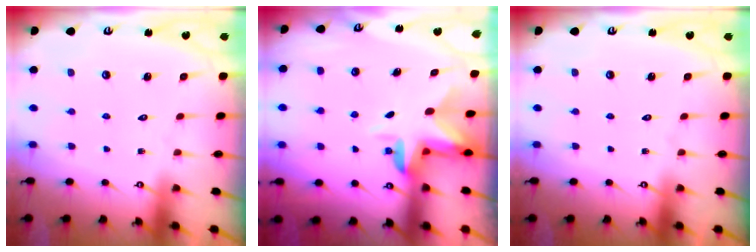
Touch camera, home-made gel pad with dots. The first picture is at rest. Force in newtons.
{"total": 3.4, "press": 3.3, "slide": 0.7}
{"total": 0.0}